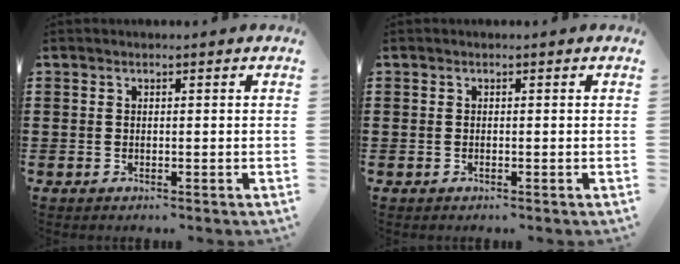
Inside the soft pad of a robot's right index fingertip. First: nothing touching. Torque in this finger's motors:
{"motor_torque": [1.48, 0.66, 0.01, -0.01]}